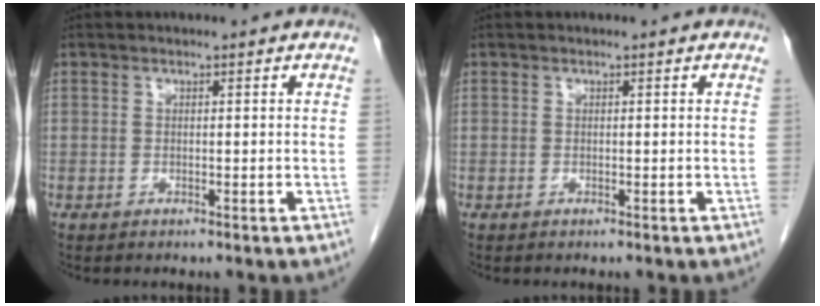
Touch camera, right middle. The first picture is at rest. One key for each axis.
{"total": 0.0}